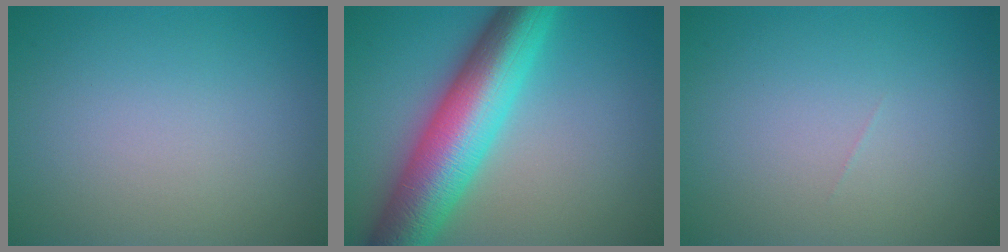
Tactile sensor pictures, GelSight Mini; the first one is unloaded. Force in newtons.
{"total": 10.8, "press": 10.8, "slide": 0.2}
{"total": 0.0}